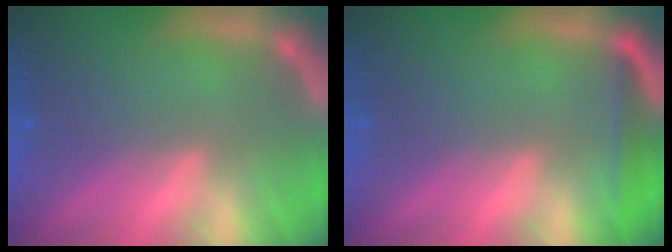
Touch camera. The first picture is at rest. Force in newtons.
{"total": 1.9}